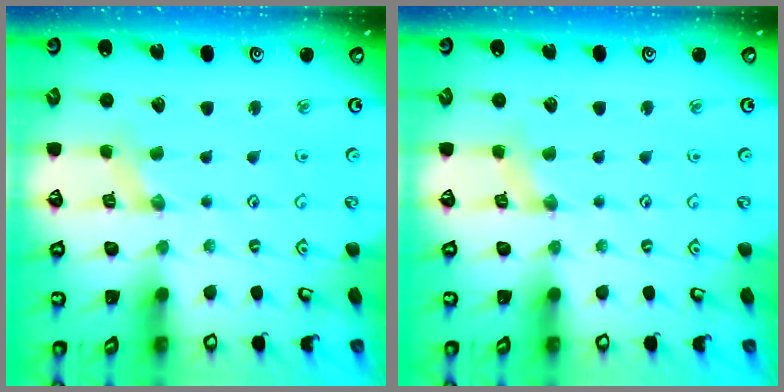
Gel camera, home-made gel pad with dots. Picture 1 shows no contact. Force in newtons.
{"total": 0.6, "press": 0.6, "slide": 0.2}